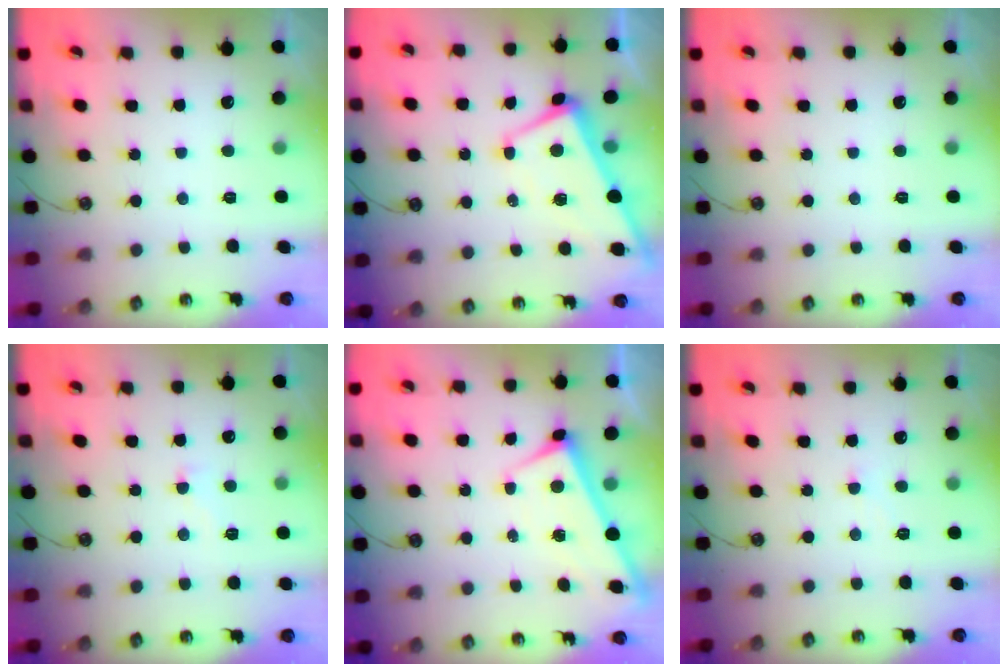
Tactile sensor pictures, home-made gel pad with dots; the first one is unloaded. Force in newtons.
{"total": 1.9, "press": 1.8, "slide": 0.7}
{"total": 0.0}
{"total": 2.7, "press": 2.6, "slide": 0.9}
{"total": 1.2, "press": 1.2, "slide": 0.1}
{"total": 1.0, "press": 0.9, "slide": 0.4}